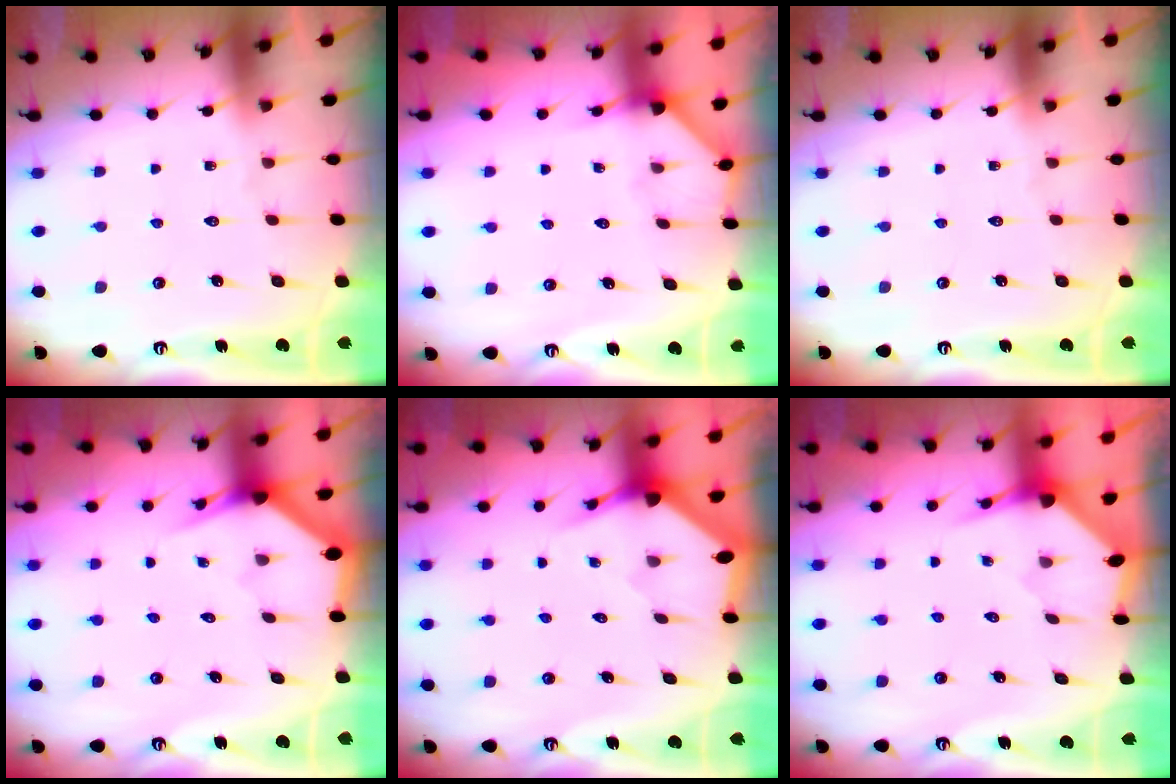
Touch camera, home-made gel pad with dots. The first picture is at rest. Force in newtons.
{"total": 2.9, "press": 2.9, "slide": 0.2}
{"total": 0.0}
{"total": 2.6, "press": 2.6, "slide": 0.0}
{"total": 2.9, "press": 2.9, "slide": 0.1}
{"total": 3.2, "press": 3.2, "slide": 0.3}